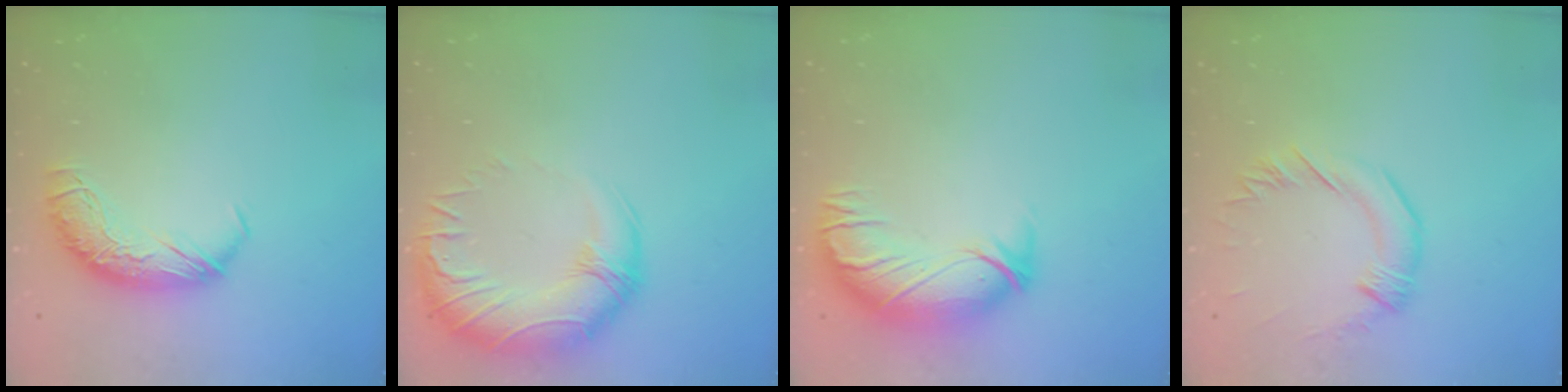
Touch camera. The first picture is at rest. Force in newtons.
{"total": 4.6, "press": 2.5, "slide": 3.9}
{"total": 3.0, "press": 0.3, "slide": 3.0}
{"total": 1.0, "press": 1.0, "slide": 0.4}